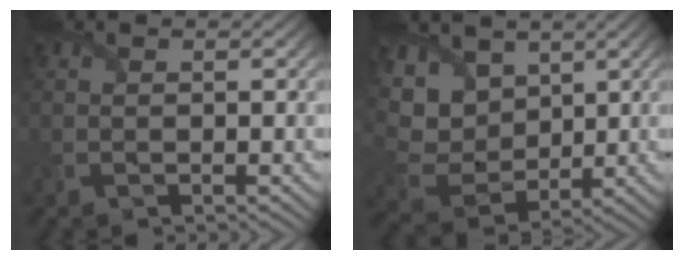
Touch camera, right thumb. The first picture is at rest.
{"total": 10.4, "force": [4.2, 7.9, 5.3], "torque": [-0.192, 0.021, 0.088]}